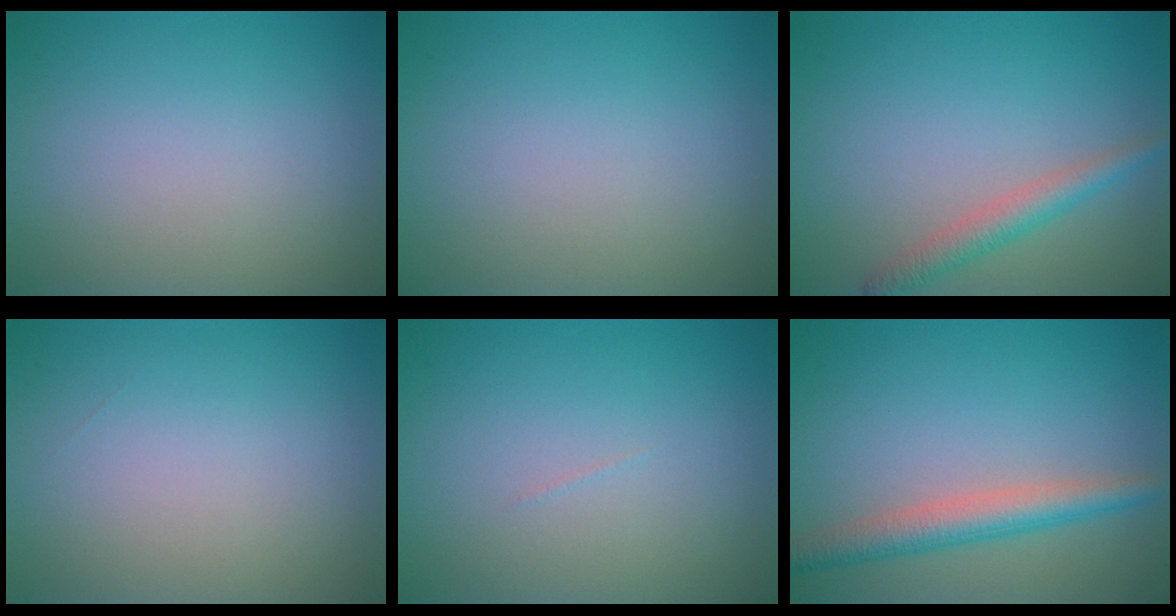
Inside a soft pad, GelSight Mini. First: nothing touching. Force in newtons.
{"total": 0.0}
{"total": 2.4, "press": 2.4, "slide": 0.1}
{"total": 0.0}
{"total": 0.0}
{"total": 3.7, "press": 3.7, "slide": 0.1}